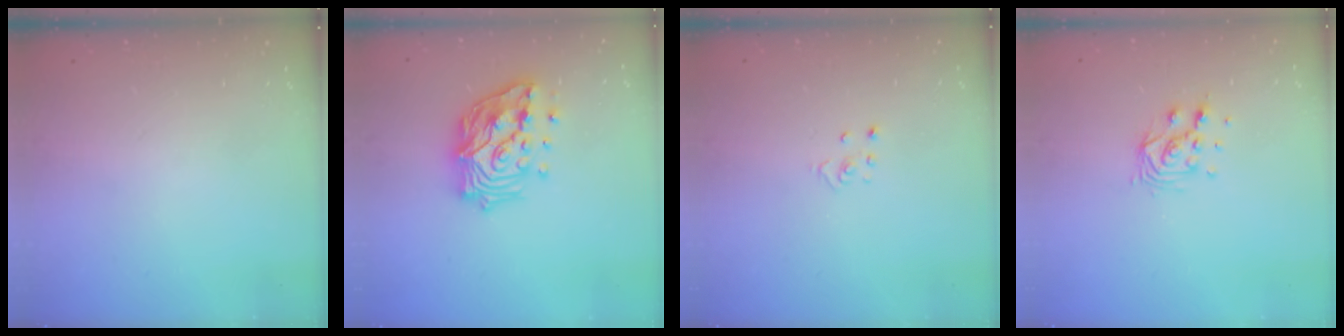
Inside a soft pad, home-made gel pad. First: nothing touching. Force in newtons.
{"total": 18.1, "press": 17.9, "slide": 2.6}
{"total": 2.3, "press": 2.3, "slide": 0.2}
{"total": 8.2, "press": 8.2, "slide": 0.6}